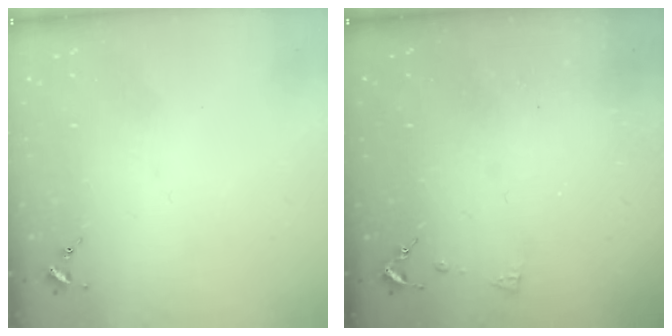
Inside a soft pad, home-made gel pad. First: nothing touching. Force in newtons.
{"total": 5.4, "press": 5.4, "slide": 0.8}